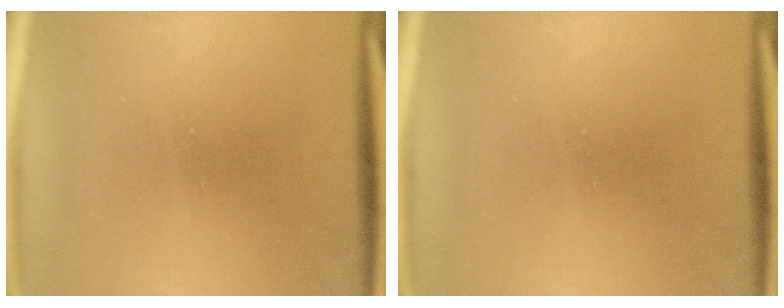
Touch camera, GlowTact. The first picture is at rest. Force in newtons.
{"total": 0.0}